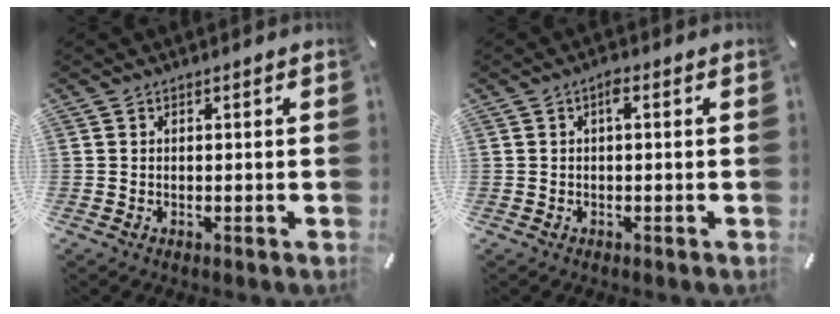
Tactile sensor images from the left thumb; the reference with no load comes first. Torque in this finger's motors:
{"motor_torque": [-0.20, -0.08, 0.29, -0.04, 0.09]}